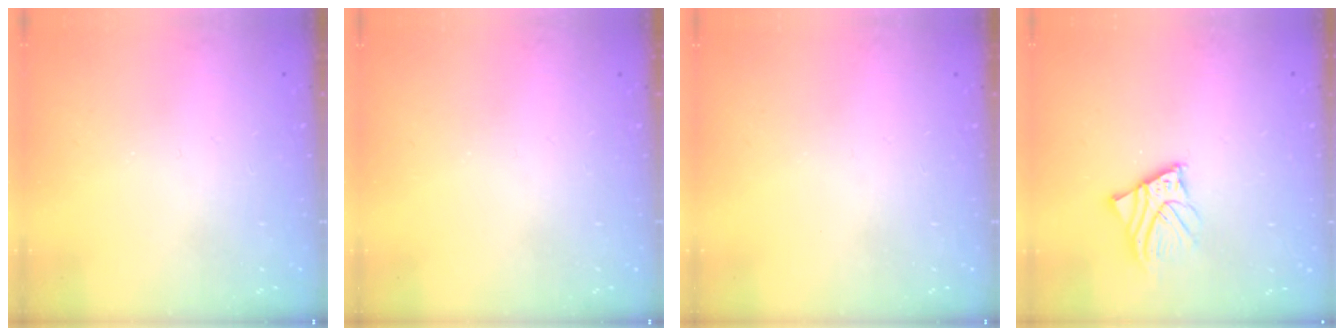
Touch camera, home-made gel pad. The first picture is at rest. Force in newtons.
{"total": 0.0}
{"total": 0.0}
{"total": 6.6, "press": 6.6, "slide": 0.7}